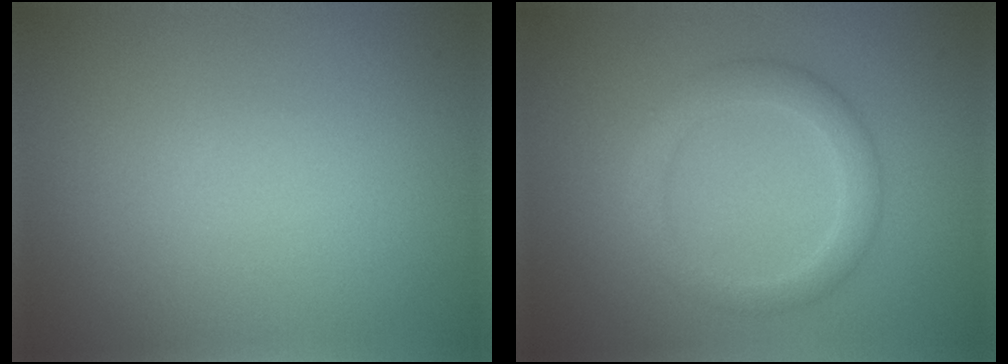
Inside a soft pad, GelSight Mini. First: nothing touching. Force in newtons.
{"total": 1.9, "press": 1.9, "slide": 0.2}